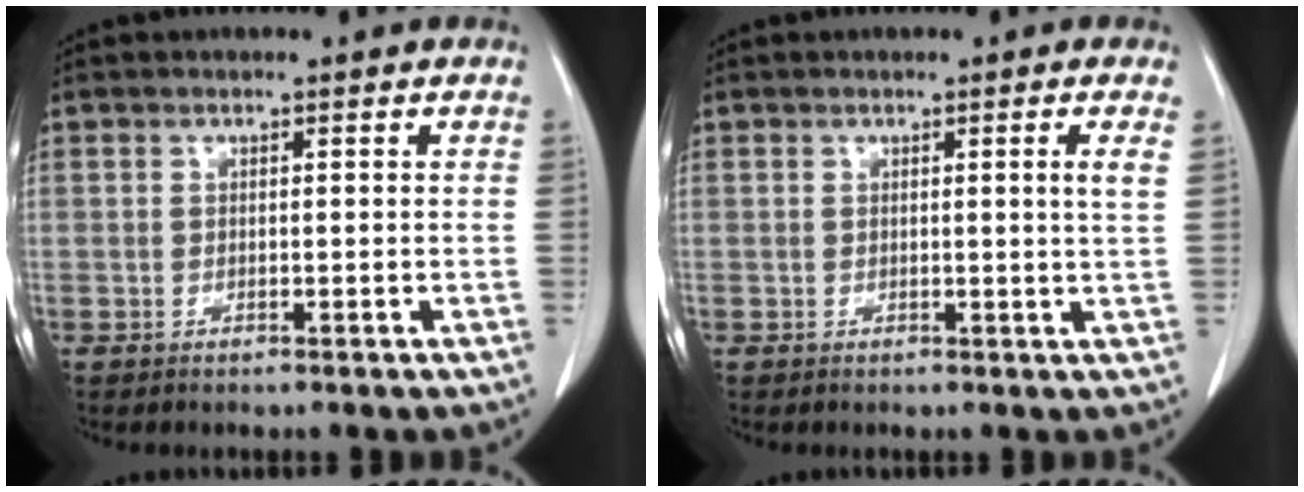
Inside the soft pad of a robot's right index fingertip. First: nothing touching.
{"total": 1.9, "force": [0.6, -0.6, 1.6], "torque": [-0.026, -0.006, 0.012]}